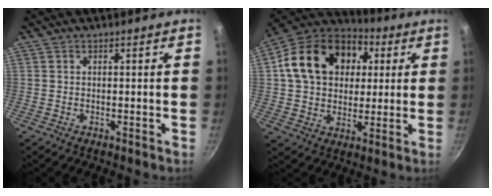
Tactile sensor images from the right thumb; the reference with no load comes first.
{"total": 20.9, "force": [4.7, 15.8, 12.8], "torque": [-0.201, 0.024, 0.069]}